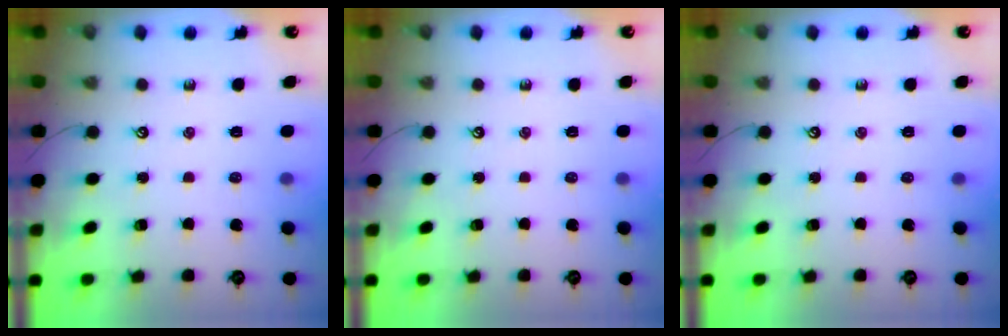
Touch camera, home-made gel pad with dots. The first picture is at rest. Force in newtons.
{"total": 0.0}
{"total": 0.0}